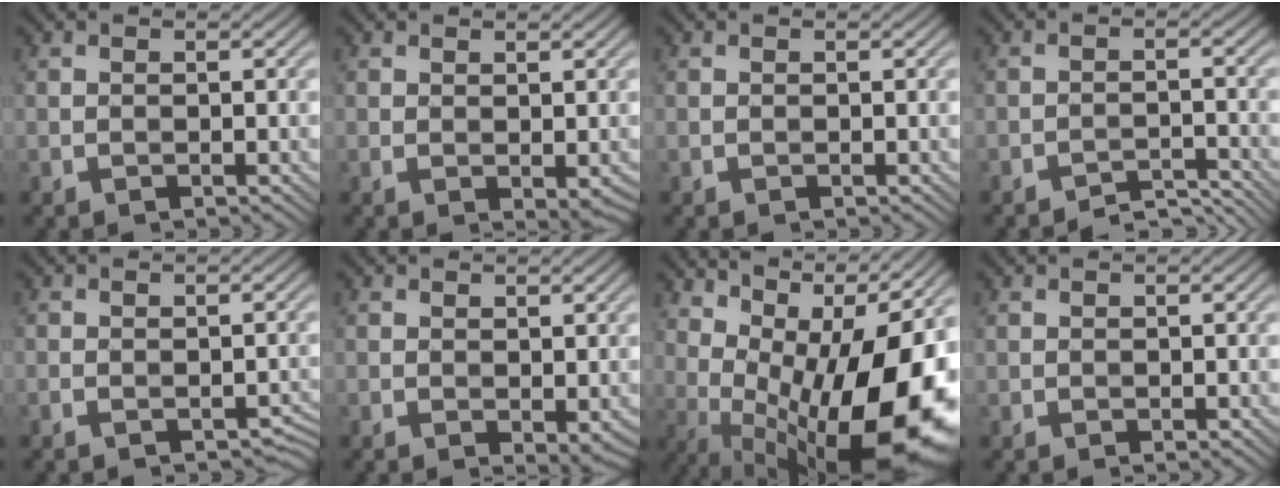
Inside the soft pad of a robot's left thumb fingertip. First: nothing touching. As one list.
[{"total": 1.0, "force": [0.4, 0.3, 0.8], "torque": [-0.018, -0.003, 0.011]}, {"total": 0.0}, {"total": 3.5, "force": [-3.4, 0.1, 0.5], "torque": [-0.002, 0.013, -0.058]}, {"total": 1.5, "force": [-1.0, 0.7, 0.8], "torque": [-0.012, -0.001, -0.011]}, {"total": 1.3, "force": [0.3, 0.8, 1.0], "torque": [-0.017, -0.004, 0.008]}, {"total": 17.0, "force": [1.9, 7.2, 15.3], "torque": [-0.196, 0.009, 0.040]}, {"total": 0.0}]